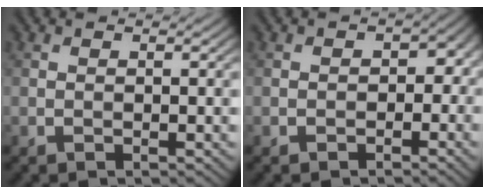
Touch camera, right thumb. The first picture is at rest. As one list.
[{"total": 2.5, "force": [-0.6, 2.1, 1.3], "torque": [-0.013, -0.007, -0.009]}]